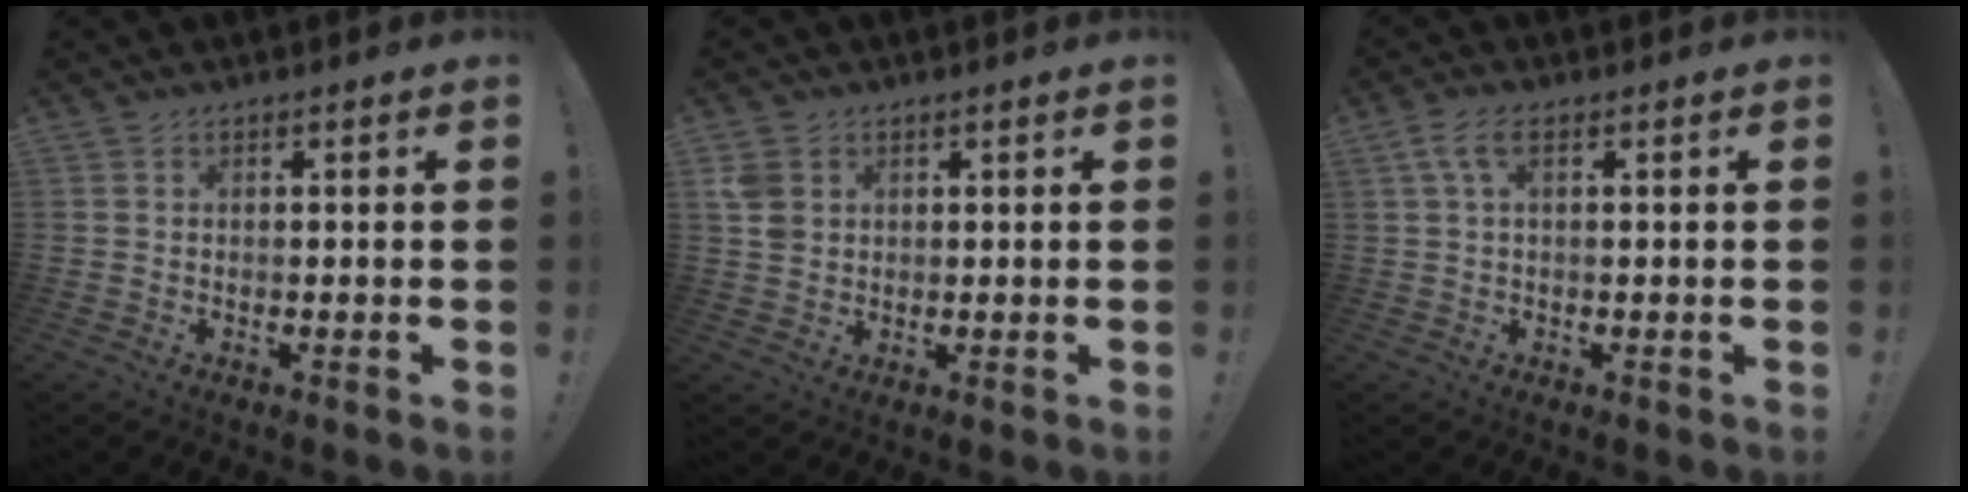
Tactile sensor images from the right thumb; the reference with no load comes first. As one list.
[{"total": 4.8, "force": [1.7, 3.9, 2.2], "torque": [-0.041, 0.001, 0.034]}, {"total": 4.3, "force": [1.6, 1.6, 3.7], "torque": [-0.076, 0.008, 0.030]}]